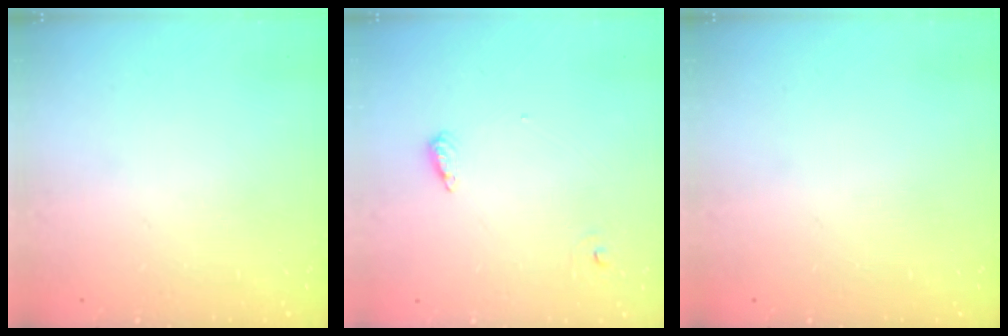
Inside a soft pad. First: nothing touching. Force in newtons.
{"total": 6.2, "press": 6.1, "slide": 1.2}
{"total": 0.0}